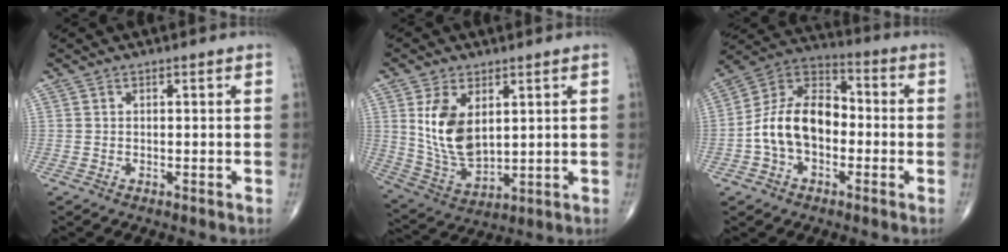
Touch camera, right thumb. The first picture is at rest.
{"total": 11.9, "force": [3.1, 6.8, 9.2], "torque": [-0.162, -0.021, 0.076]}
{"total": 14.2, "force": [-2.4, 9.4, 10.3], "torque": [-0.167, 0.045, -0.055]}